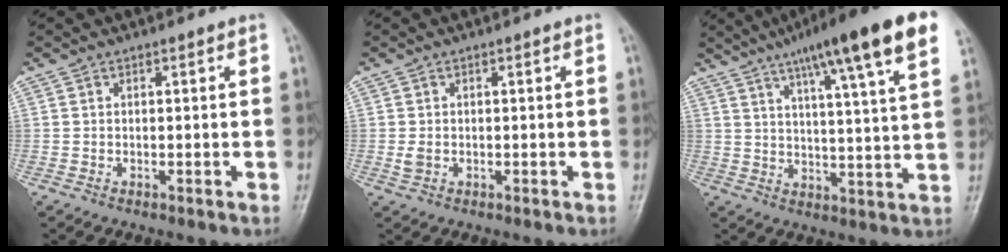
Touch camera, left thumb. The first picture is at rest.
{"total": 1.7, "force": [0.0, 1.2, 1.2], "torque": [-0.024, 0.002, 0.003]}
{"total": 19.8, "force": [11.9, 2.5, 15.7], "torque": [-0.225, -0.021, 0.164]}